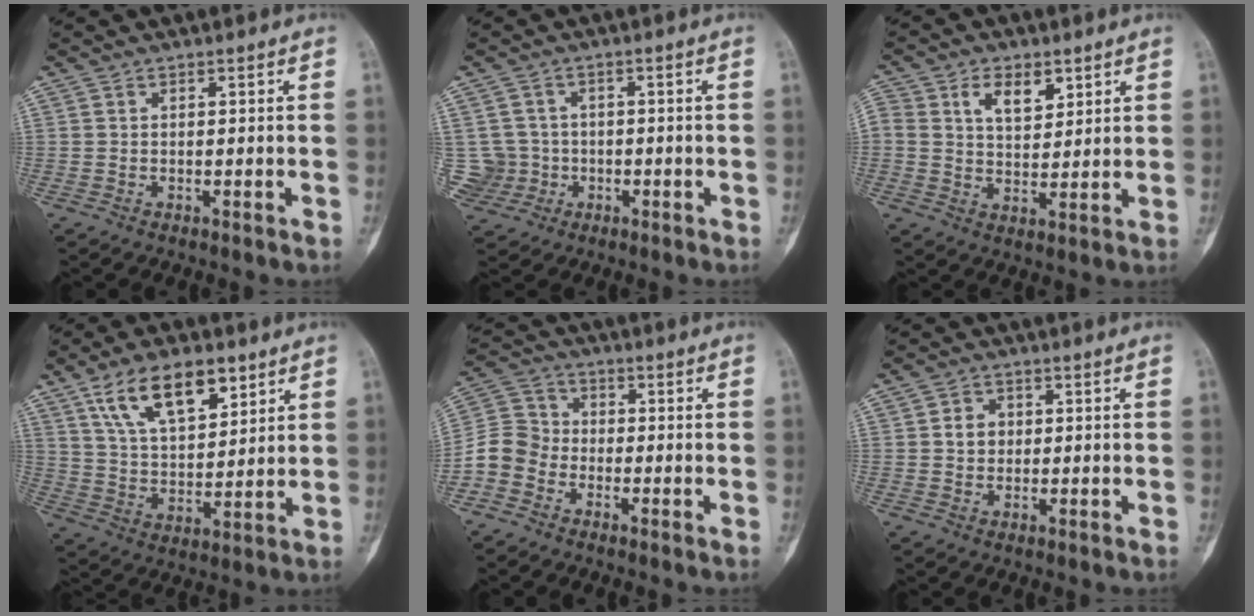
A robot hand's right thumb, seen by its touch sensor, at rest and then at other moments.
{"total": 6.1, "force": [-0.7, 6.1, 0.6], "torque": [0.003, 0.015, -0.009]}
{"total": 9.3, "force": [3.8, 6.1, 6.0], "torque": [-0.084, -0.008, 0.070]}
{"total": 14.7, "force": [8.3, 7.0, 9.9], "torque": [-0.146, -0.030, 0.156]}
{"total": 7.3, "force": [-3.3, 6.0, 2.5], "torque": [-0.037, 0.029, -0.079]}
{"total": 3.6, "force": [0.4, 3.1, 1.7], "torque": [-0.006, 0.006, 0.003]}